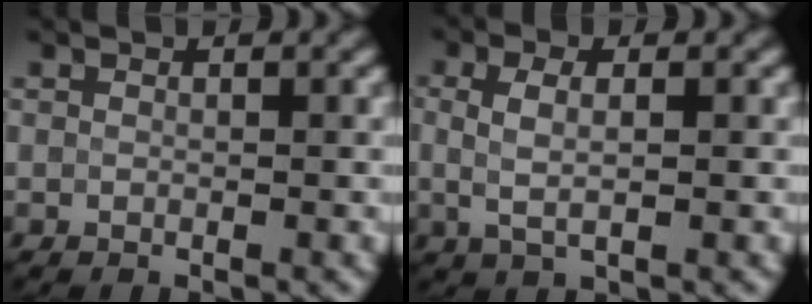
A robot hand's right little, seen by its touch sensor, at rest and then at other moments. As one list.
[{"total": 3.0, "force": [0.5, 1.2, 2.7], "torque": [-0.053, 0.001, 0.016]}]